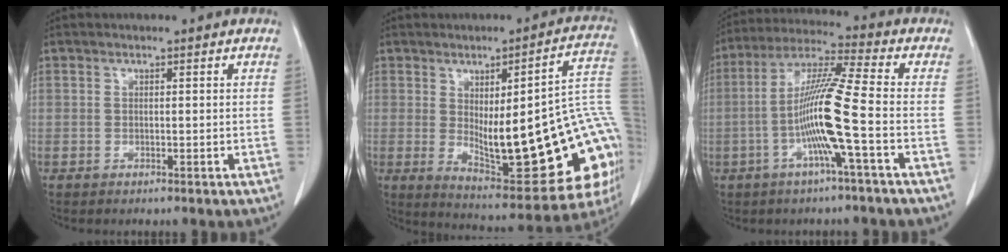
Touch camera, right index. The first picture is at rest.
{"total": 26.3, "force": [-2.7, 6.0, 25.5], "torque": [-0.251, 0.004, -0.023]}
{"total": 11.8, "force": [-3.0, -1.0, 11.4], "torque": [-0.221, 0.004, -0.065]}